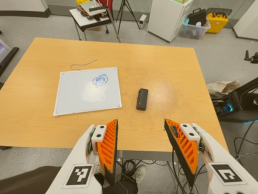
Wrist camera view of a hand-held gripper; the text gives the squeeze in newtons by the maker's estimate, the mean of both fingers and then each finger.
{"total": 0.0}